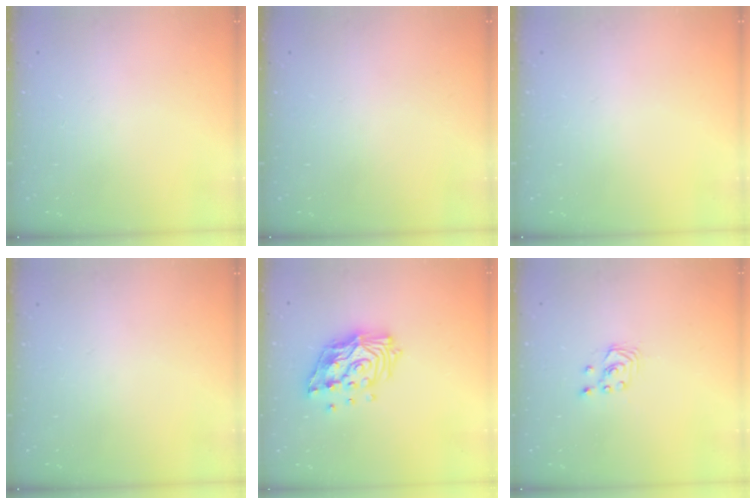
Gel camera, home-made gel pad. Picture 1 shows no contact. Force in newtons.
{"total": 0.0}
{"total": 0.0}
{"total": 0.0}
{"total": 15.4, "press": 15.3, "slide": 2.1}
{"total": 2.1, "press": 2.1, "slide": 0.3}